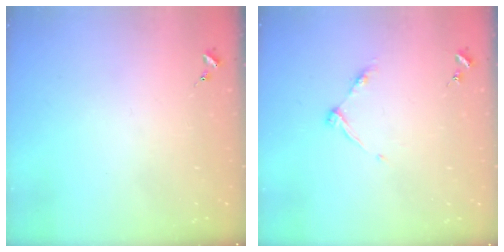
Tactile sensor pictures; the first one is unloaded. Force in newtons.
{"total": 6.0, "press": 6.0, "slide": 0.7}